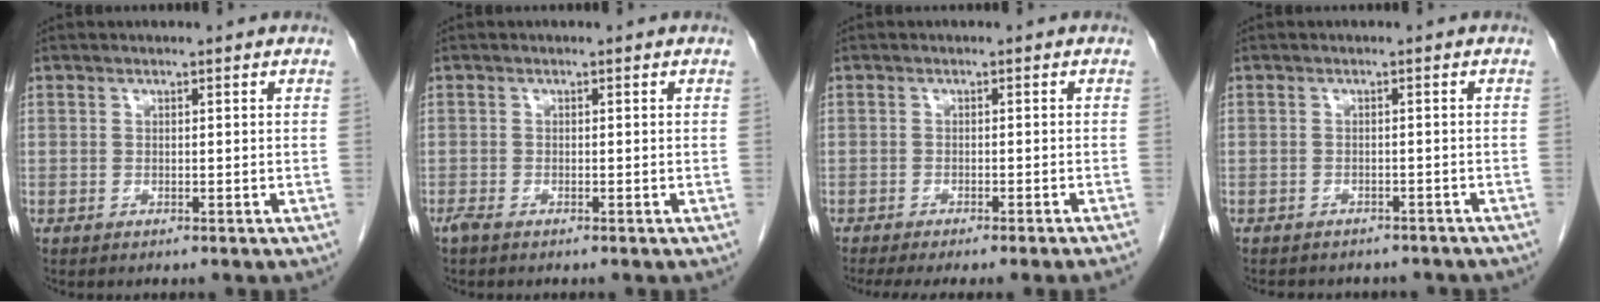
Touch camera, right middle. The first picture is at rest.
{"total": 0.9, "force": [-0.8, 0.1, 0.5], "torque": [-0.019, -0.004, -0.016]}
{"total": 8.5, "force": [-7.3, -0.8, 4.3], "torque": [-0.034, -0.013, -0.101]}
{"total": 8.8, "force": [-7.6, 3.5, 2.7], "torque": [-0.044, 0.008, -0.080]}